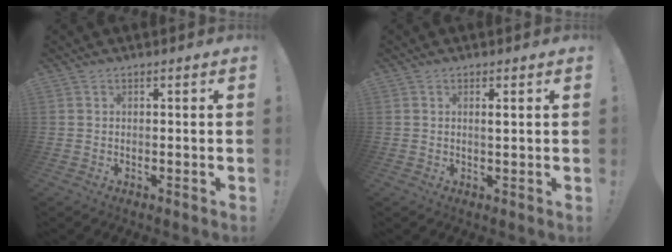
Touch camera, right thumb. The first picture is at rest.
{"total": 1.3, "force": [0.3, 0.0, 1.3], "torque": [-0.009, -0.008, 0.001]}